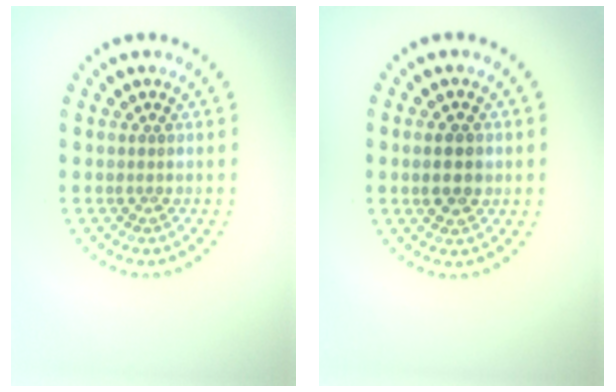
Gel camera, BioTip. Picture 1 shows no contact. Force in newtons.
{"total": 2.6, "press": 2.6, "slide": 0.2}